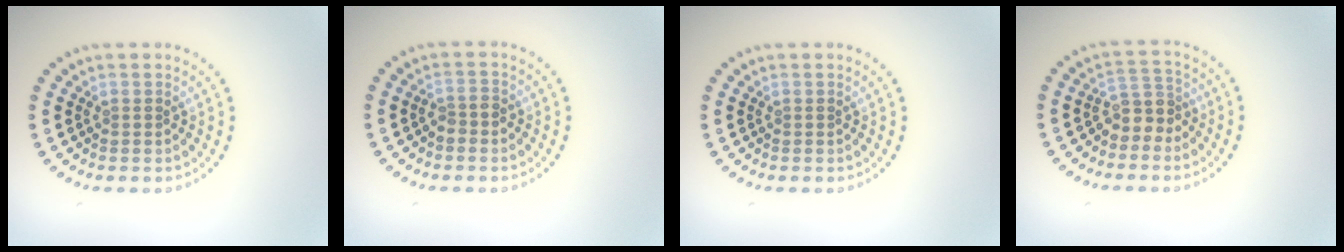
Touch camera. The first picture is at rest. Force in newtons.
{"total": 1.4, "press": 1.2, "slide": 0.7}
{"total": 0.0}
{"total": 2.6, "press": 2.0, "slide": 1.6}